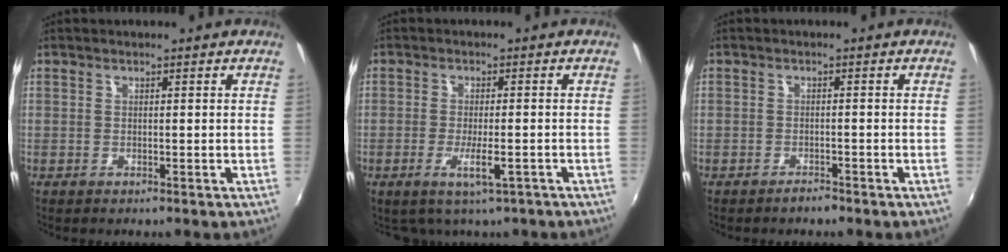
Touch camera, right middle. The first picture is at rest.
{"total": 4.5, "force": [-2.3, 1.3, 3.7], "torque": [-0.072, -0.010, -0.033]}
{"total": 1.5, "force": [-1.4, 0.4, 0.3], "torque": [-0.011, 0.002, -0.022]}